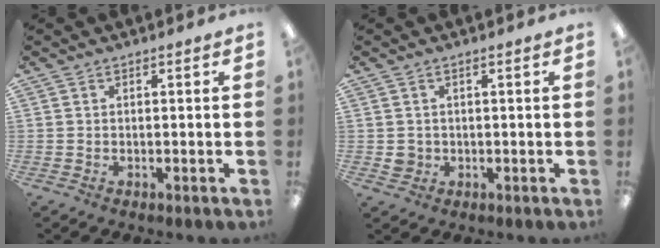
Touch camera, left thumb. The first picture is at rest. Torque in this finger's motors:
{"motor_torque": [-0.07, 0.24, 0.42, -0.24, -0.02]}